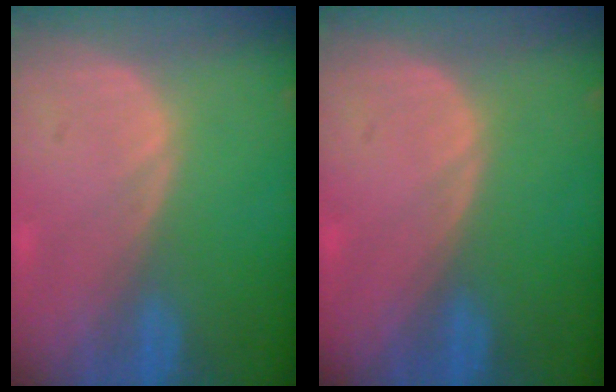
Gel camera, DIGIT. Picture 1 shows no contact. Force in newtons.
{"total": 0.0}